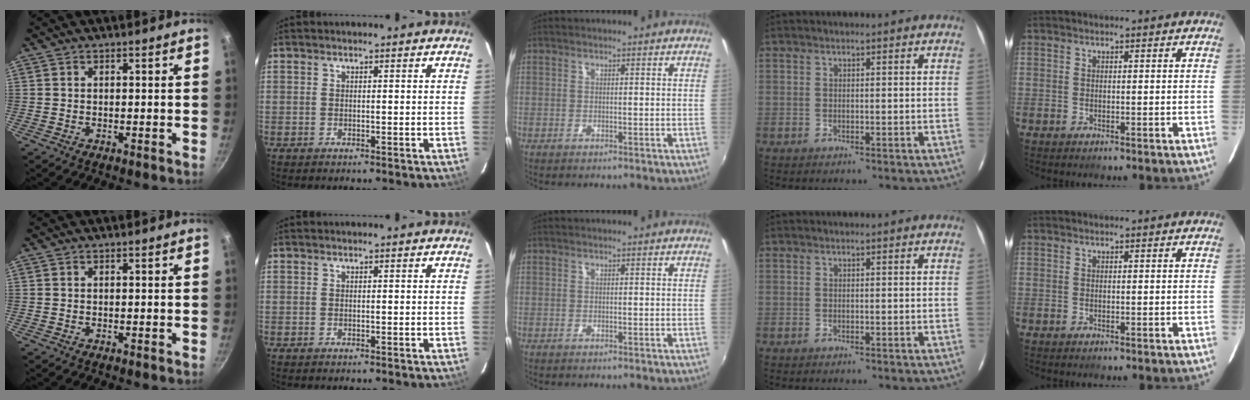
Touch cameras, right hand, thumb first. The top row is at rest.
{}